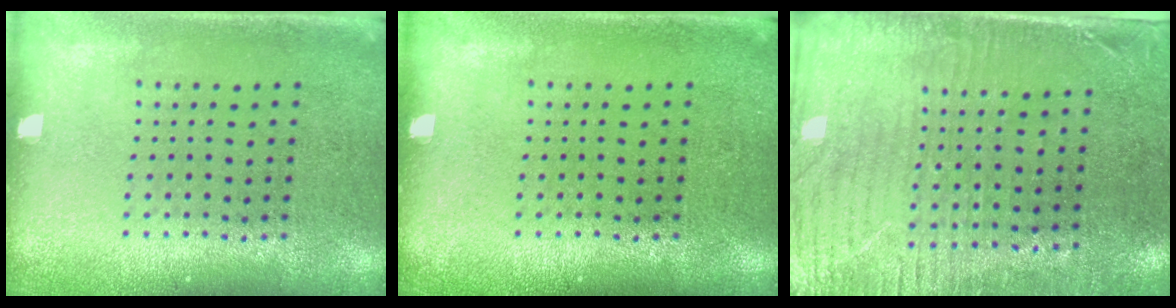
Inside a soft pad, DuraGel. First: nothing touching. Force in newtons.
{"total": 0.0}
{"total": 3.1, "press": 2.7, "slide": 1.6}